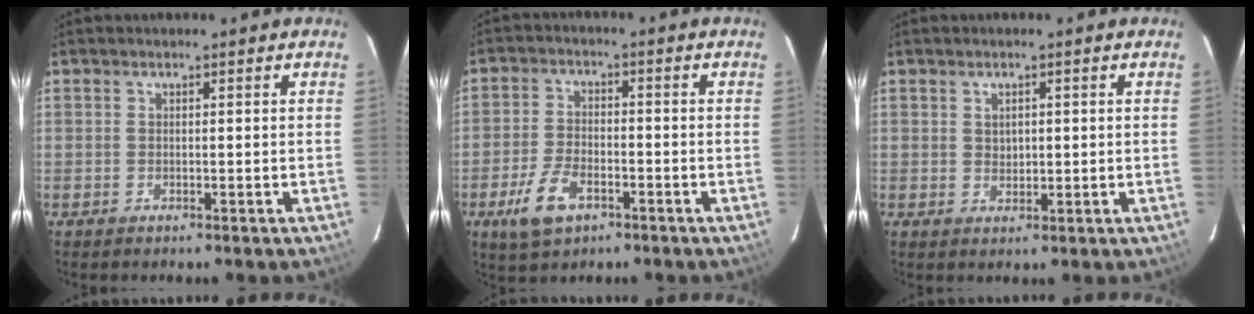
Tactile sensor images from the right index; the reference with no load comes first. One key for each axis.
{"total": 8.4, "fx": -4.4, "fy": 4.4, "fz": 5.7, "tx": -0.134, "ty": -0.003, "tz": -0.078}
{"total": 2.1, "fx": 0.5, "fy": 1.7, "fz": 1.1, "tx": -0.015, "ty": 0.005, "tz": 0.012}